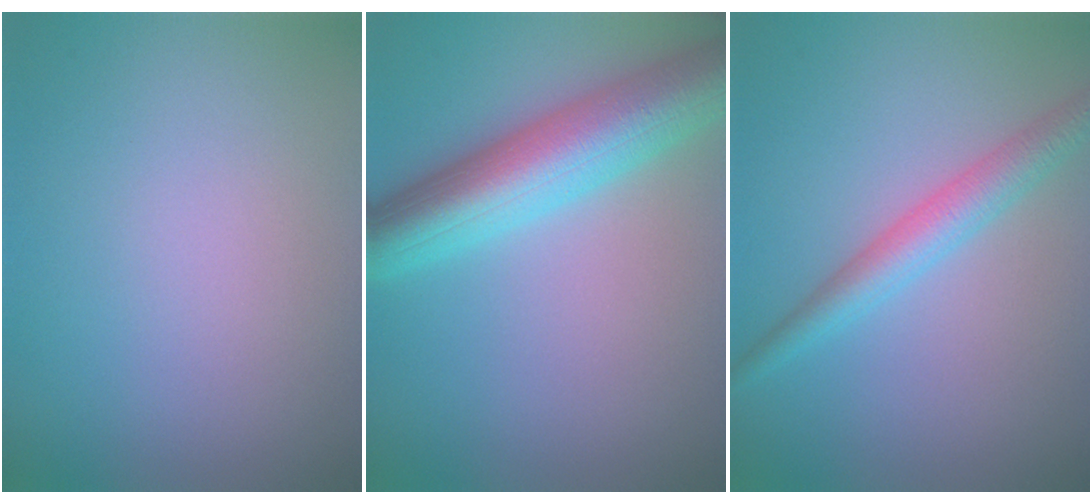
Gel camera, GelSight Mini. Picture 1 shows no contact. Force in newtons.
{"total": 9.1, "press": 9.1, "slide": 0.3}
{"total": 3.5, "press": 3.5, "slide": 0.1}